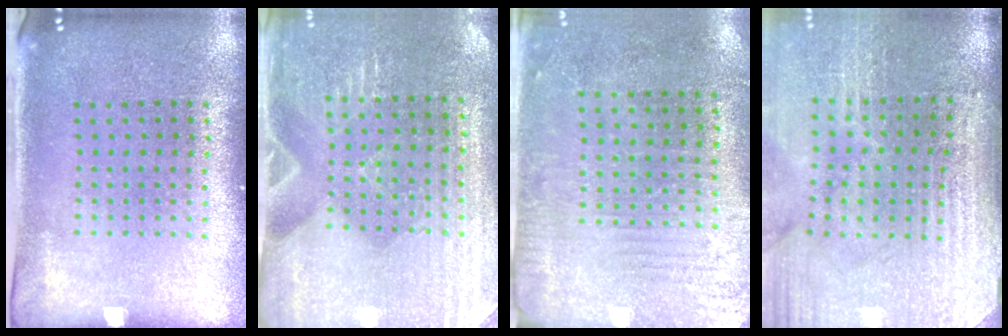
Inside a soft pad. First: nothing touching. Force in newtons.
{"total": 3.0, "press": 3.0, "slide": 0.2}
{"total": 2.8, "press": 2.4, "slide": 1.5}
{"total": 4.0, "press": 3.4, "slide": 2.0}